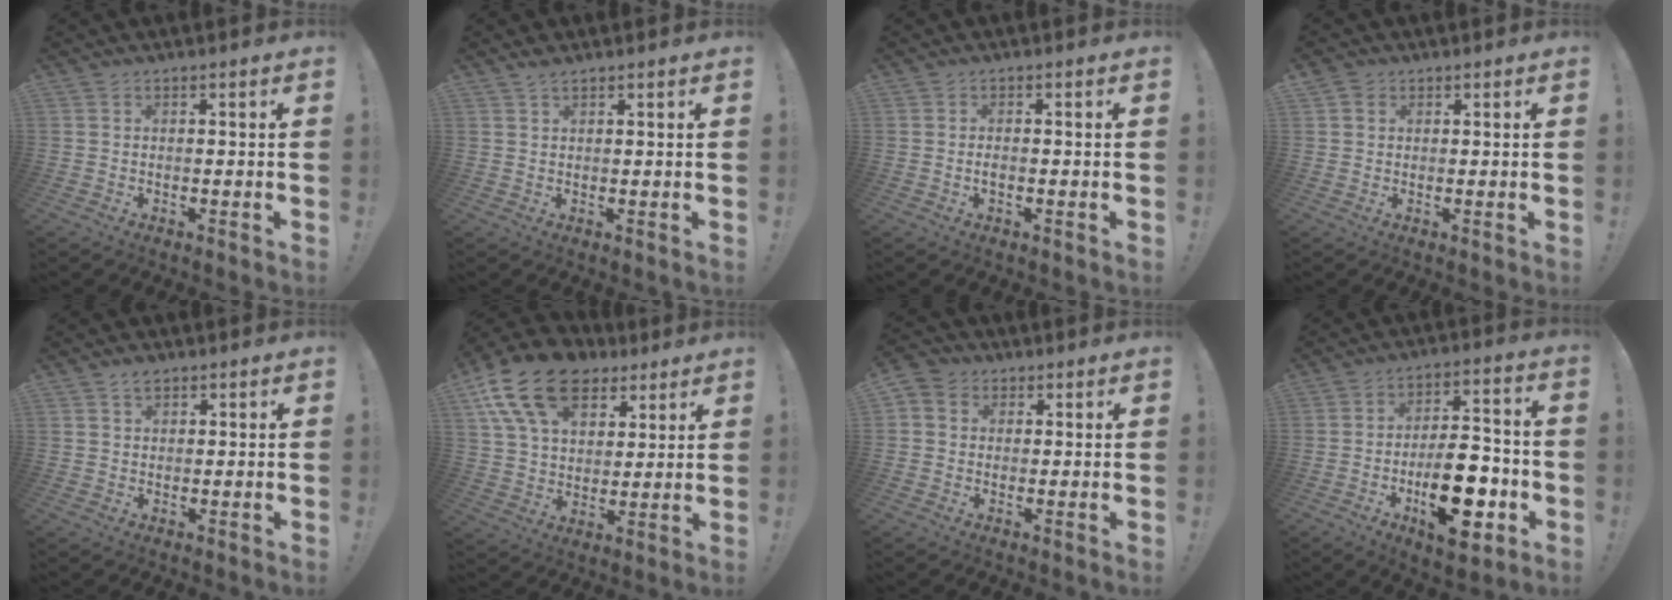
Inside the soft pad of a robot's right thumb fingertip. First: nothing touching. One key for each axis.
{"total": 1.8, "fx": 1.4, "fy": 0.5, "fz": 1.0, "tx": -0.017, "ty": -0.005, "tz": 0.025}
{"total": 1.4, "fx": -0.6, "fy": 0.5, "fz": 1.2, "tx": -0.022, "ty": 0.002, "tz": -0.011}
{"total": 1.7, "fx": 1.0, "fy": 1.4, "fz": 0.4, "tx": -0.009, "ty": 0.000, "tz": 0.018}
{"total": 2.5, "fx": 1.7, "fy": 1.6, "fz": 1.0, "tx": -0.009, "ty": -0.006, "tz": 0.029}
{"total": 19.6, "fx": 10.5, "fy": 12.4, "fz": 11.0, "tx": -0.190, "ty": -0.053, "tz": 0.192}
{"total": 4.2, "fx": 0.8, "fy": 3.8, "fz": 1.4, "tx": -0.028, "ty": 0.006, "tz": 0.016}
{"total": 18.4, "fx": -6.3, "fy": 8.8, "fz": 14.9, "tx": -0.218, "ty": 0.031, "tz": -0.094}